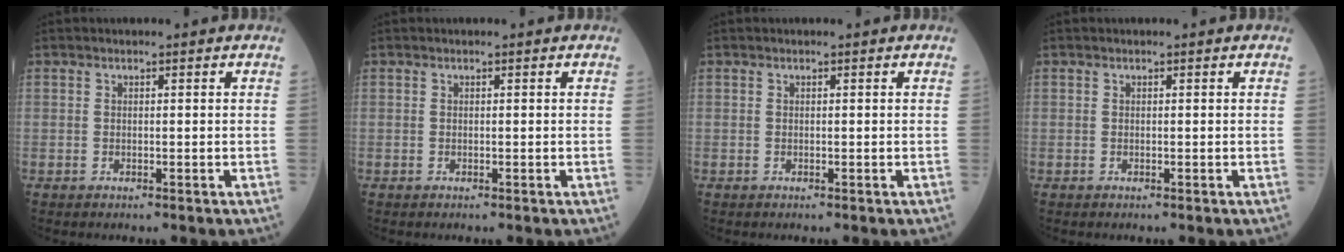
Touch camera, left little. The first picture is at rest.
{"total": 0.0}
{"total": 0.0}
{"total": 0.0}